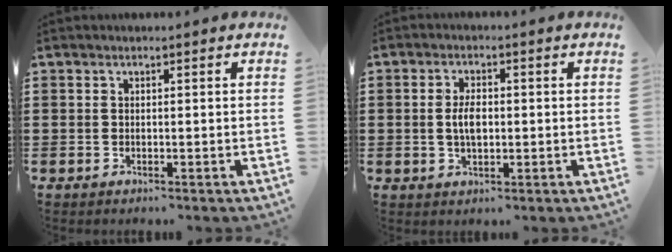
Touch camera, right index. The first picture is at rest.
{"total": 3.7, "force": [0.0, 1.8, 3.3], "torque": [-0.073, 0.002, -0.003]}